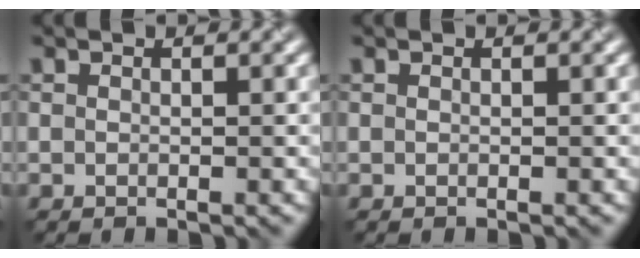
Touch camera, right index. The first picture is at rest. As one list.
[{"total": 0.0}]